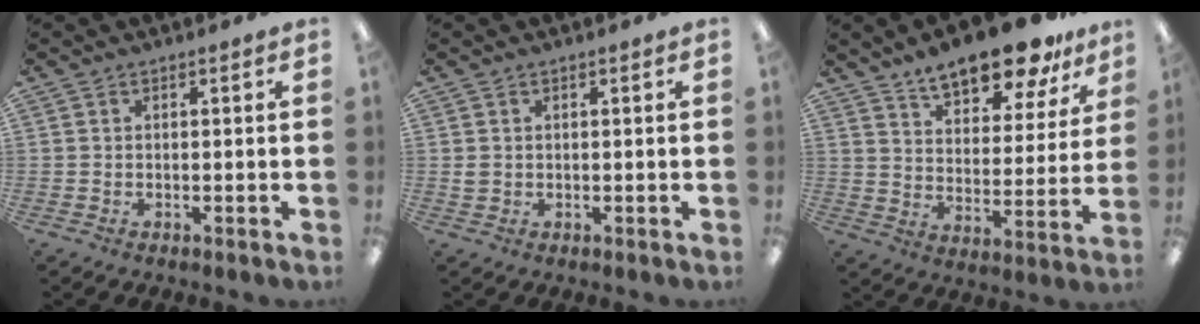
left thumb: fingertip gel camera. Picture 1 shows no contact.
{"total": 1.3, "force": [0.3, 1.1, 0.6], "torque": [-0.014, 0.004, 0.004]}
{"total": 15.7, "force": [13.0, 5.1, 7.0], "torque": [-0.109, -0.084, 0.225]}